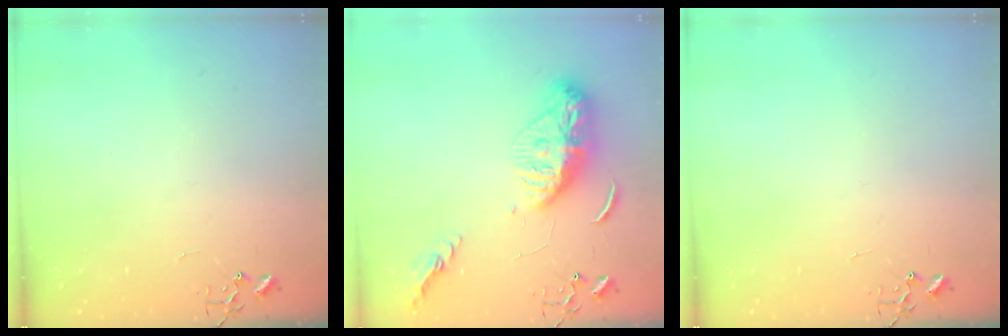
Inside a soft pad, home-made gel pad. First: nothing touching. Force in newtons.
{"total": 13.0, "press": 13.0, "slide": 1.2}
{"total": 0.0}